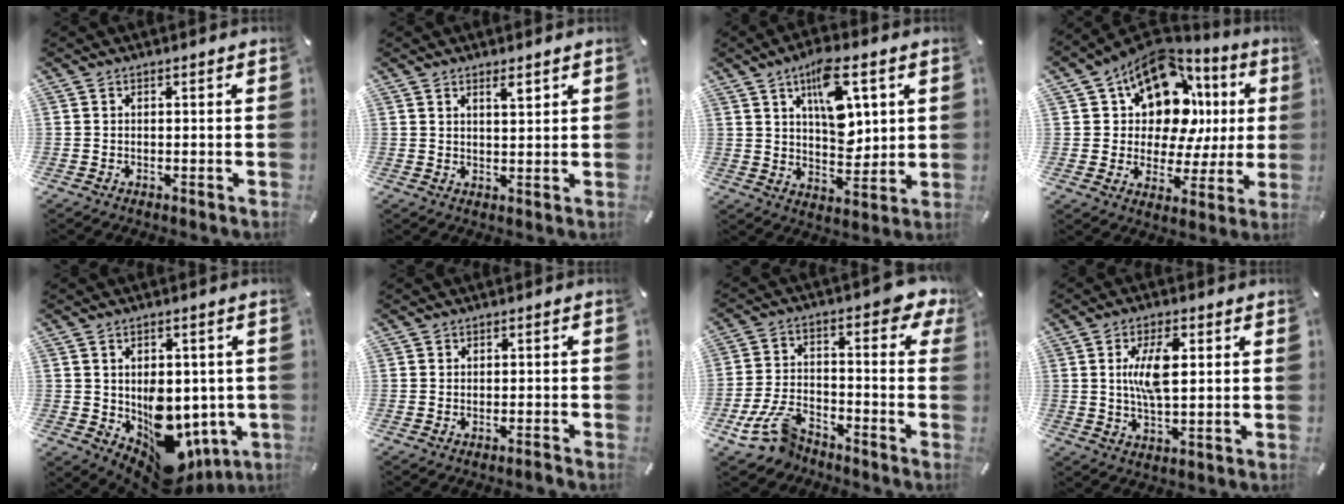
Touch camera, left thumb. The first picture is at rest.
{"total": 2.8, "force": [2.2, 0.5, 1.6], "torque": [-0.027, -0.008, 0.037]}
{"total": 13.2, "force": [5.7, 7.1, 9.5], "torque": [-0.139, -0.017, 0.097]}
{"total": 15.2, "force": [7.7, 9.9, 8.6], "torque": [-0.135, -0.067, 0.137]}
{"total": 11.9, "force": [-3.5, 9.1, 6.7], "torque": [-0.061, -0.001, -0.046]}
{"total": 1.3, "force": [-1.1, 0.4, 0.5], "torque": [-0.011, 0.004, -0.021]}
{"total": 14.7, "force": [-6.3, 8.5, 10.1], "torque": [-0.203, 0.039, -0.112]}
{"total": 8.6, "force": [1.9, 3.5, 7.6], "torque": [-0.158, -0.004, 0.021]}